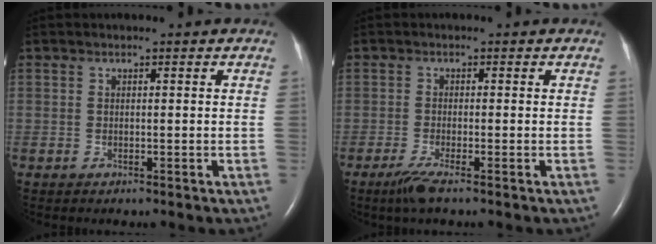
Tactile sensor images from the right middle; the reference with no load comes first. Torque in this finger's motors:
{"motor_torque": [0.67, -0.49, 0.12, 0.03]}